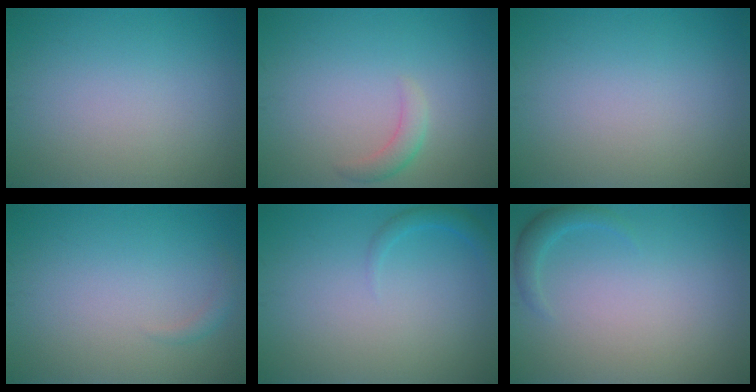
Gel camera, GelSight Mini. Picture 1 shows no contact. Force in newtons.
{"total": 1.7, "press": 1.7, "slide": 0.1}
{"total": 0.0}
{"total": 0.8, "press": 0.8, "slide": 0.0}
{"total": 1.1, "press": 1.1, "slide": 0.1}
{"total": 1.5, "press": 1.5, "slide": 0.0}